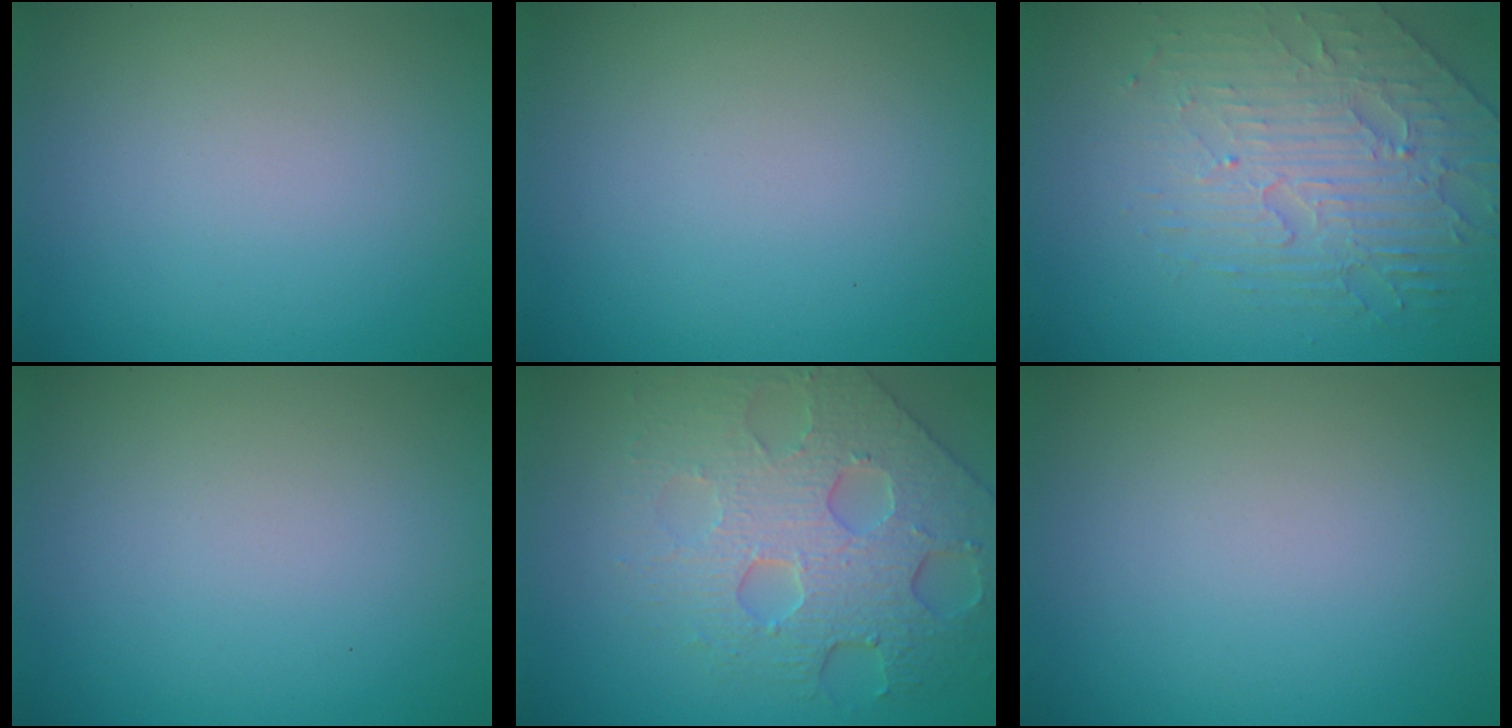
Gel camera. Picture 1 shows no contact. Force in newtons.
{"total": 0.0}
{"total": 4.3, "press": 4.0, "slide": 1.7}
{"total": 0.0}
{"total": 6.5, "press": 5.2, "slide": 3.9}
{"total": 0.0}